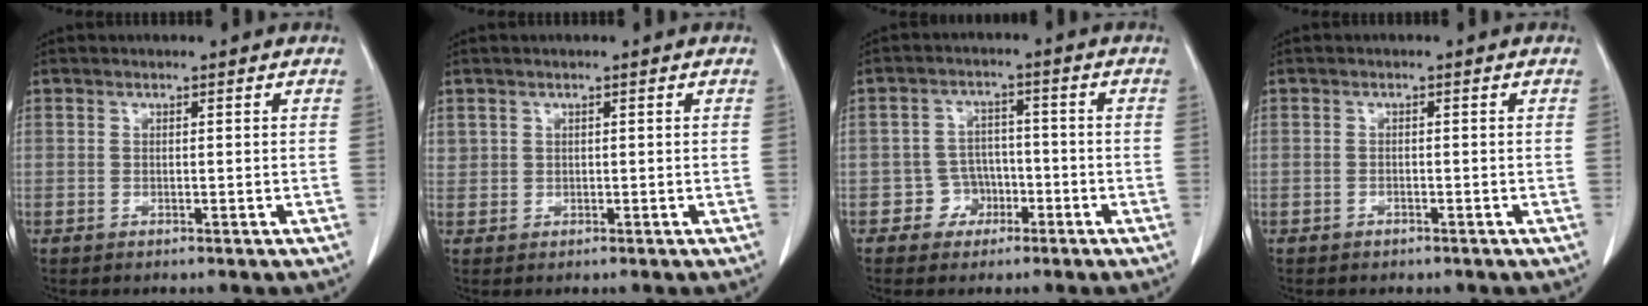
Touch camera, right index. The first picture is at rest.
{"total": 1.2, "force": [0.6, 1.0, 0.1], "torque": [0.011, 0.007, 0.009]}
{"total": 4.3, "force": [-2.0, 3.7, 0.6], "torque": [0.000, 0.017, -0.030]}
{"total": 0.9, "force": [-0.6, 0.6, 0.2], "torque": [-0.006, 0.002, -0.008]}